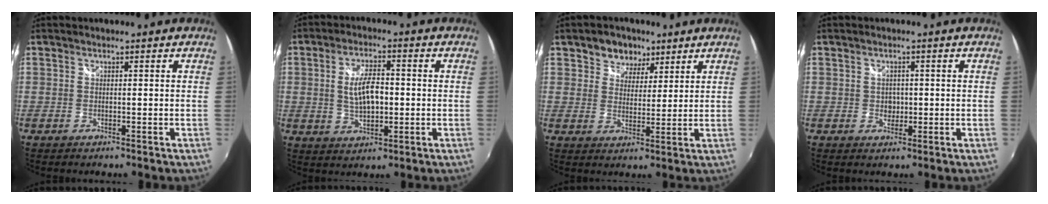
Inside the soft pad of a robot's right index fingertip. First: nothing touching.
{"total": 7.6, "force": [-0.1, 3.5, 6.8], "torque": [-0.127, 0.004, 0.005]}
{"total": 6.3, "force": [3.8, 4.7, 1.8], "torque": [-0.028, 0.013, 0.060]}
{"total": 2.3, "force": [-0.2, 2.1, 0.9], "torque": [-0.013, 0.001, -0.004]}